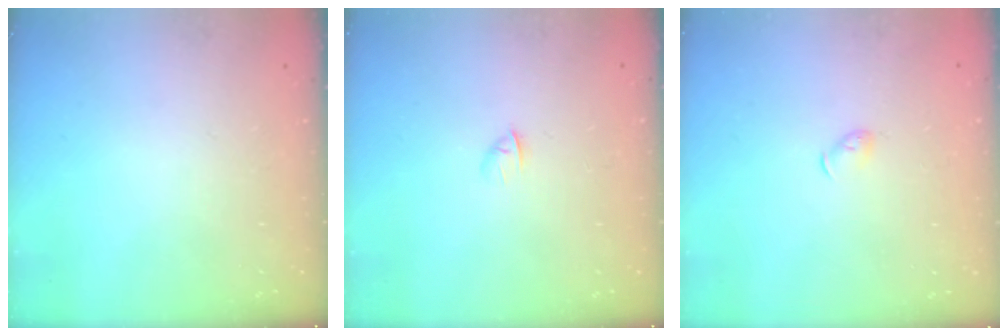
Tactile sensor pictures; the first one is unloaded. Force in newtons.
{"total": 2.8, "press": 2.7, "slide": 0.7}
{"total": 3.7, "press": 3.6, "slide": 0.9}